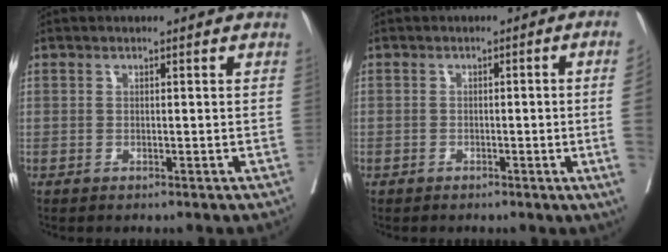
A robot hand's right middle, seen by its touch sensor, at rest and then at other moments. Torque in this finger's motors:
{"motor_torque": [0.38, -0.33, -1.05, -0.21]}